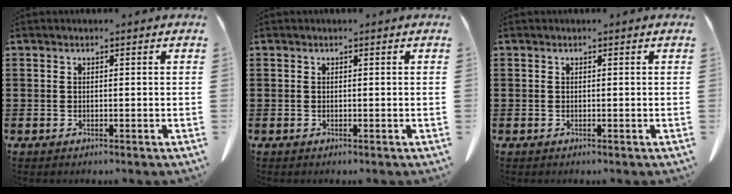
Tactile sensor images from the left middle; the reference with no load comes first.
{"total": 0.0}
{"total": 0.0}